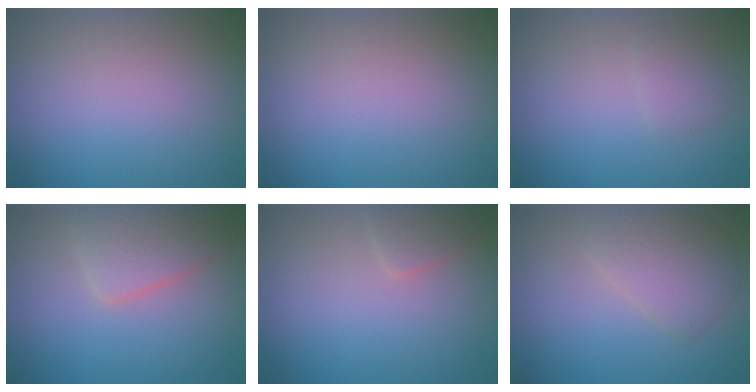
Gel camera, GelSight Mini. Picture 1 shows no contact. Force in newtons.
{"total": 0.0}
{"total": 1.2, "press": 1.2, "slide": 0.1}
{"total": 3.5, "press": 3.5, "slide": 0.3}
{"total": 1.4, "press": 1.4, "slide": 0.1}
{"total": 2.9, "press": 2.9, "slide": 0.1}